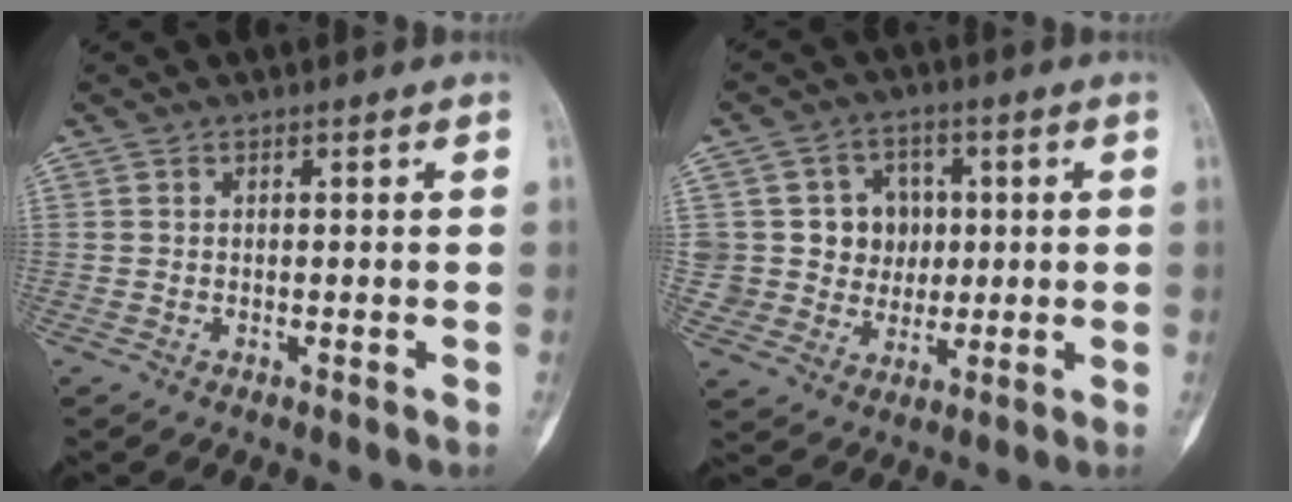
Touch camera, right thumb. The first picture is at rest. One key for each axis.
{"total": 10.2, "fx": 1.8, "fy": 9.7, "fz": 2.6, "tx": 0.009, "ty": 0.008, "tz": 0.035}